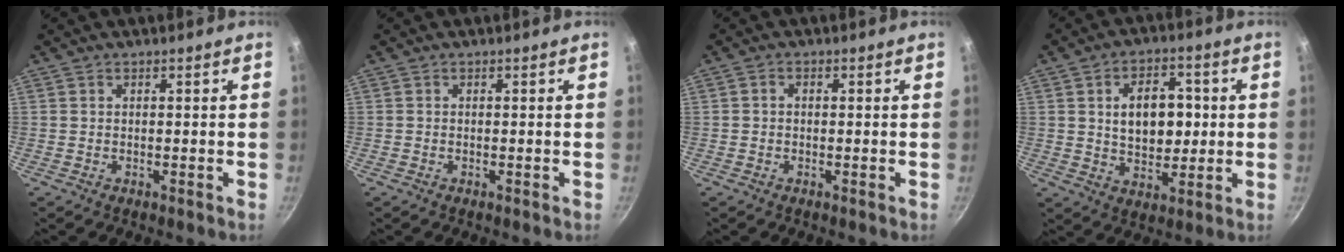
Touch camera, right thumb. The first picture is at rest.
{"total": 0.0}
{"total": 1.0, "force": [-0.2, 0.8, 0.6], "torque": [-0.010, 0.006, -0.004]}
{"total": 11.3, "force": [1.4, 7.4, 8.4], "torque": [-0.096, 0.002, 0.025]}